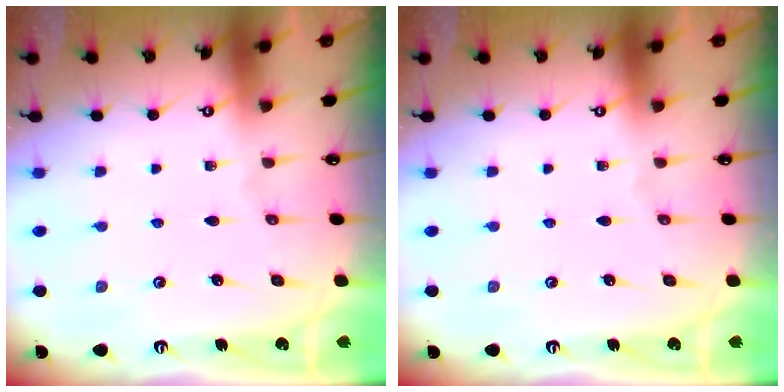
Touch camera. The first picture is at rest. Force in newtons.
{"total": 0.0}